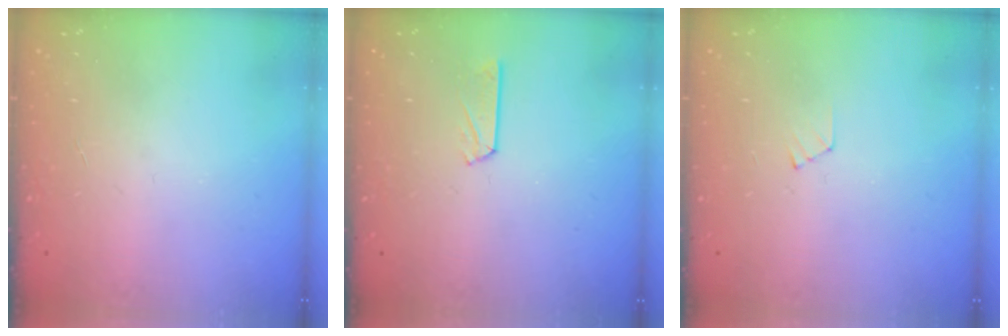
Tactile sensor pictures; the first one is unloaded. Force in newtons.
{"total": 3.6, "press": 3.6, "slide": 0.3}
{"total": 3.8, "press": 3.8, "slide": 0.3}